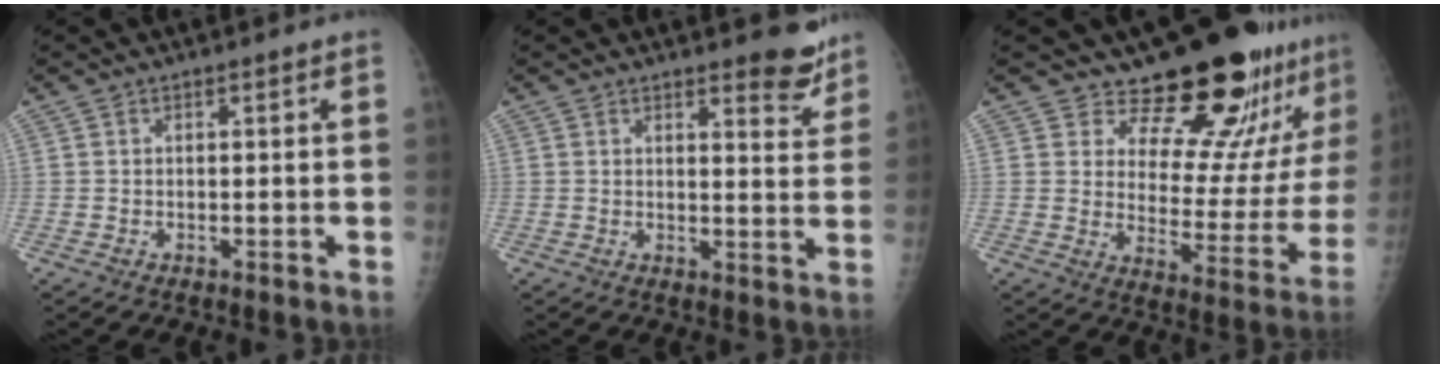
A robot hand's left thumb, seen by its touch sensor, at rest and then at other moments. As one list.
[{"total": 6.0, "force": [4.9, 1.9, 2.9], "torque": [-0.010, -0.037, 0.055]}, {"total": 19.4, "force": [16.3, 6.5, 8.2], "torque": [-0.049, -0.130, 0.211]}]